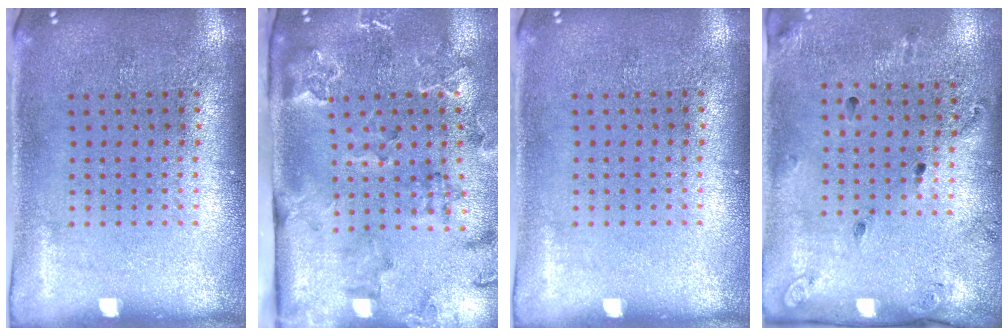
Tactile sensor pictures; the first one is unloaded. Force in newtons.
{"total": 2.3, "press": 2.3, "slide": 0.4}
{"total": 0.0}
{"total": 1.8, "press": 1.2, "slide": 1.4}